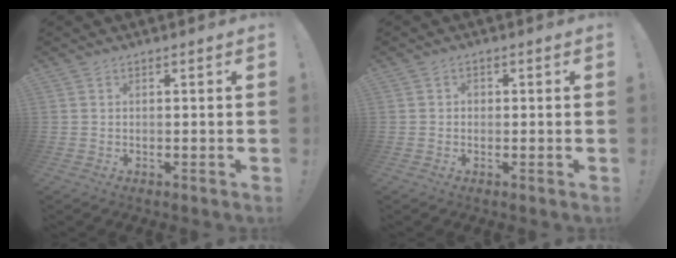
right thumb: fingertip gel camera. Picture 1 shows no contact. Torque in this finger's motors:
{"motor_torque": [0.00, 0.06, 0.04, 0.08, -0.05]}